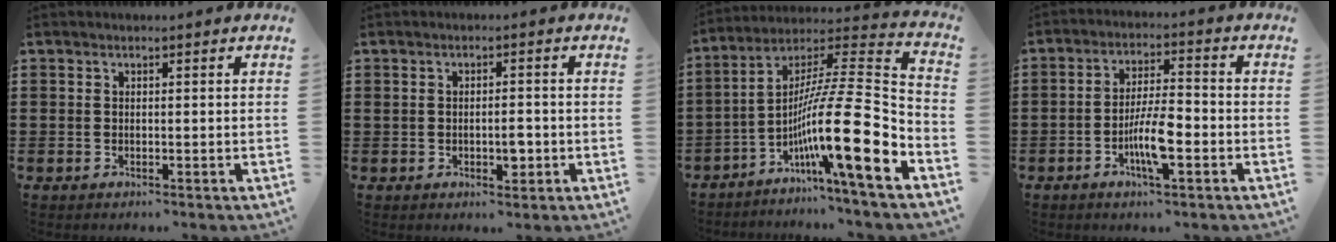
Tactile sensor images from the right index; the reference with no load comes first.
{"total": 2.8, "force": [-0.7, 1.2, 2.4], "torque": [-0.035, 0.000, -0.015]}
{"total": 17.6, "force": [-6.6, 1.6, 16.2], "torque": [-0.294, -0.027, -0.120]}
{"total": 7.2, "force": [-2.6, 1.9, 6.5], "torque": [-0.127, -0.003, -0.049]}